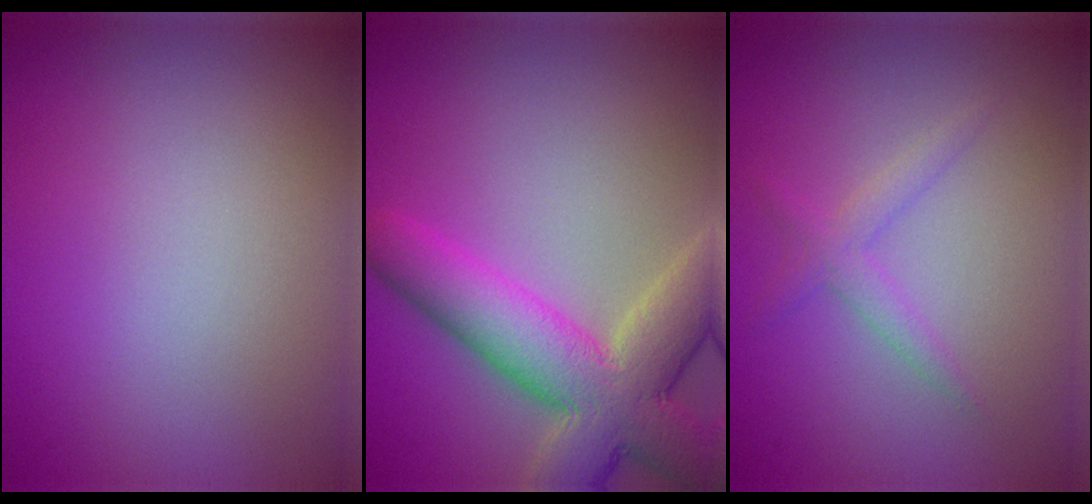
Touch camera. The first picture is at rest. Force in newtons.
{"total": 9.2, "press": 9.2, "slide": 0.7}
{"total": 1.7, "press": 1.7, "slide": 0.1}